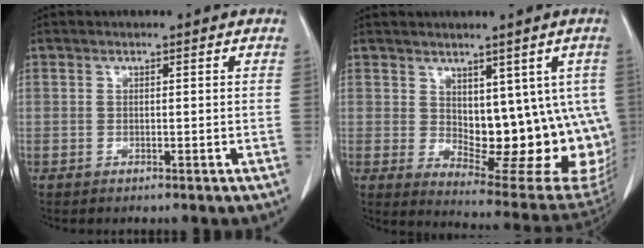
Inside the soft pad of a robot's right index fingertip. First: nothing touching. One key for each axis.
{"total": 15.4, "fx": 0.8, "fy": 7.6, "fz": 13.3, "tx": -0.145, "ty": -0.007, "tz": 0.032}